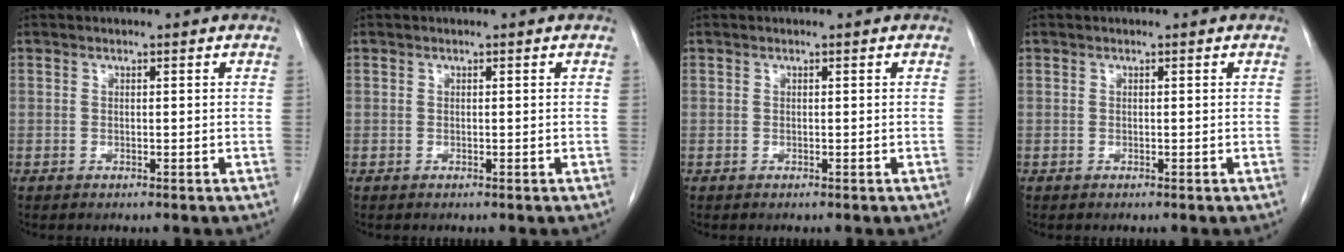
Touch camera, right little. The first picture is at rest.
{"total": 0.0}
{"total": 0.0}
{"total": 0.0}